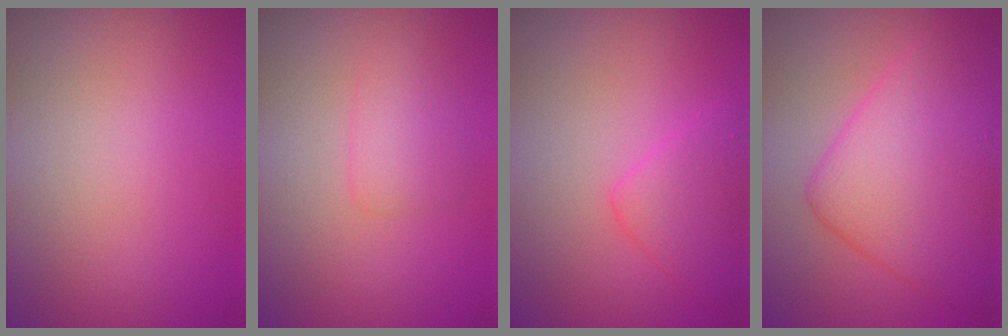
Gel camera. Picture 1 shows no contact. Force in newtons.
{"total": 1.6, "press": 1.6, "slide": 0.0}
{"total": 2.8, "press": 2.8, "slide": 0.2}
{"total": 7.5, "press": 7.5, "slide": 0.4}